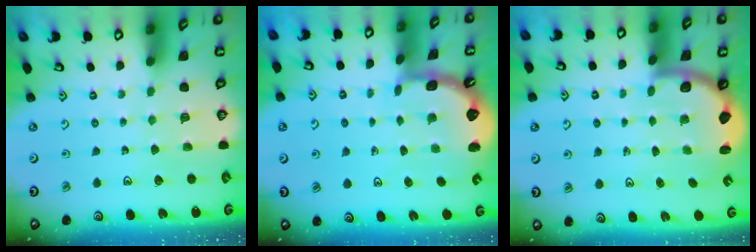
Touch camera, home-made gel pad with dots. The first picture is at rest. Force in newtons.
{"total": 1.7, "press": 1.7, "slide": 0.2}
{"total": 2.6, "press": 2.5, "slide": 0.7}